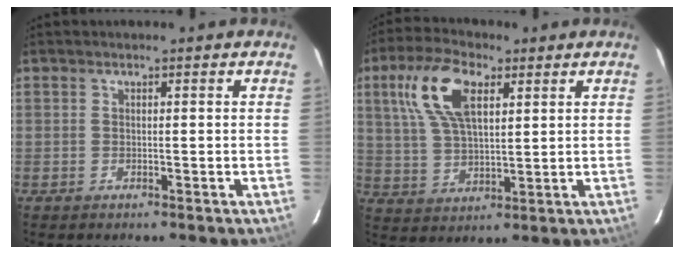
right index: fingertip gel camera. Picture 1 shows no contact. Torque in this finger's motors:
{"motor_torque": [0.66, 0.47, 0.58, 0.10]}